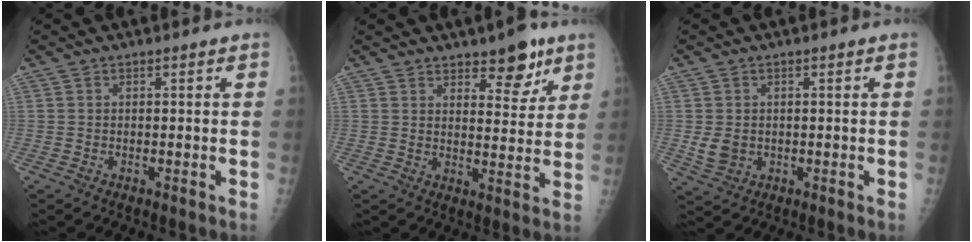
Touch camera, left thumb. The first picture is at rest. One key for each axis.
{"total": 7.9, "fx": 5.3, "fy": 3.4, "fz": 4.8, "tx": -0.034, "ty": -0.034, "tz": 0.076}
{"total": 3.6, "fx": -0.1, "fy": 2.9, "fz": 2.0, "tx": -0.031, "ty": -0.006, "tz": 0.007}